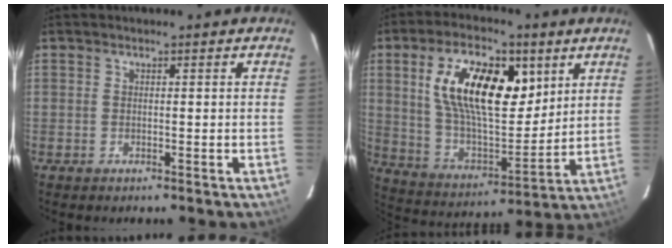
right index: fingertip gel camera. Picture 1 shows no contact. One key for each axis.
{"total": 19.7, "fx": 7.1, "fy": 9.5, "fz": 15.8, "tx": -0.291, "ty": 0.011, "tz": 0.132}